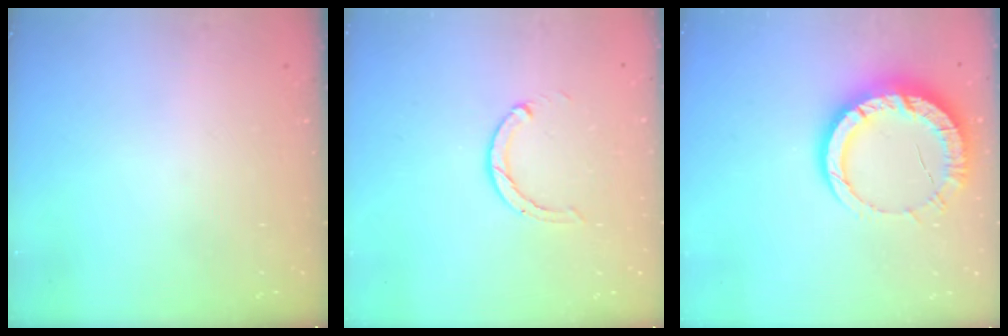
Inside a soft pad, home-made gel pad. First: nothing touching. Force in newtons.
{"total": 2.0, "press": 2.0, "slide": 0.3}
{"total": 13.4, "press": 13.3, "slide": 1.1}